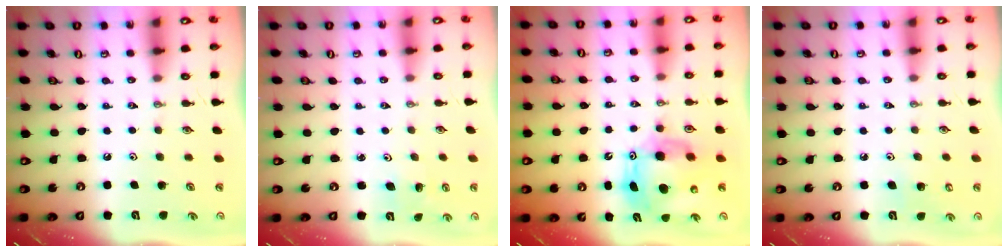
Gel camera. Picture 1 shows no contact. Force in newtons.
{"total": 2.8, "press": 2.8, "slide": 0.3}
{"total": 12.5, "press": 12.4, "slide": 1.2}
{"total": 4.7, "press": 4.6, "slide": 1.3}